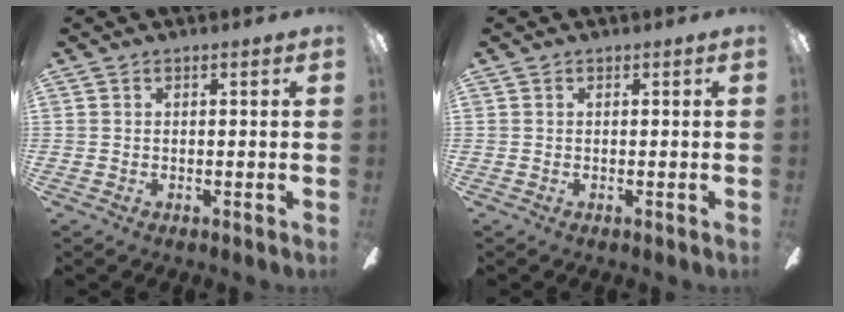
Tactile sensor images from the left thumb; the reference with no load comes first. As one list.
[{"total": 0.0}]